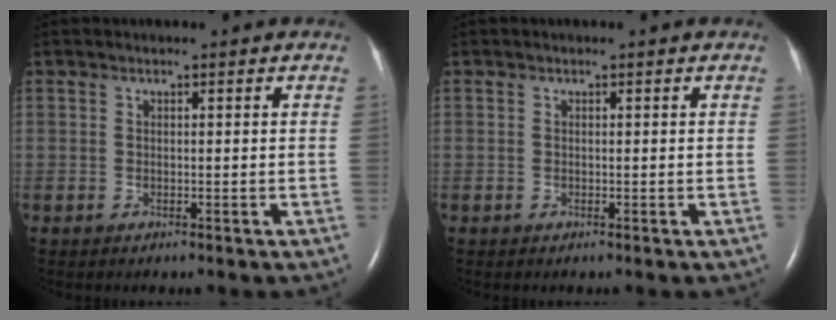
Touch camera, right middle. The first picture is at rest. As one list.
[{"total": 0.0}]